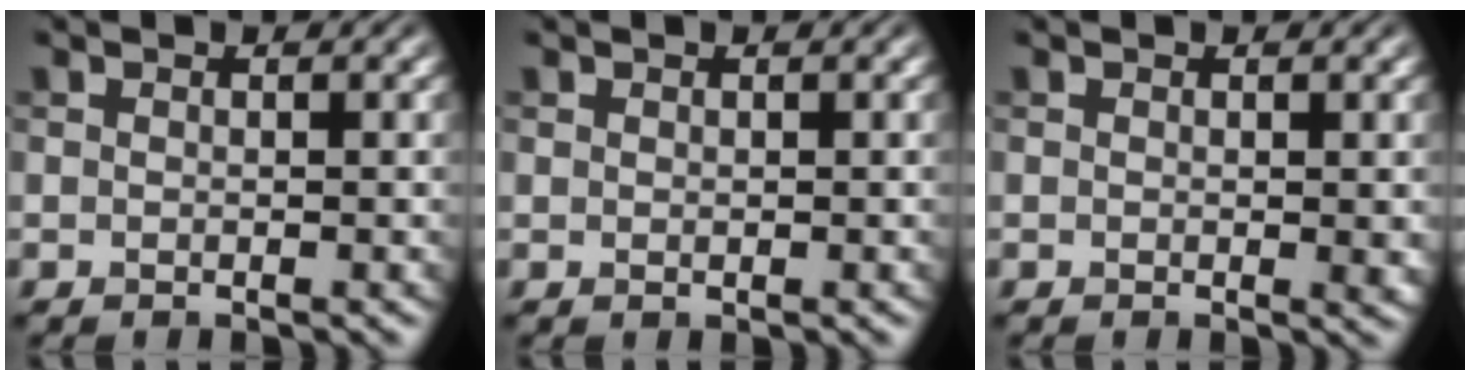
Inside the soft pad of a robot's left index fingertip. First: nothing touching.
{"total": 0.0}
{"total": 0.8, "force": [0.0, 0.3, 0.7], "torque": [-0.006, -0.004, 0.001]}